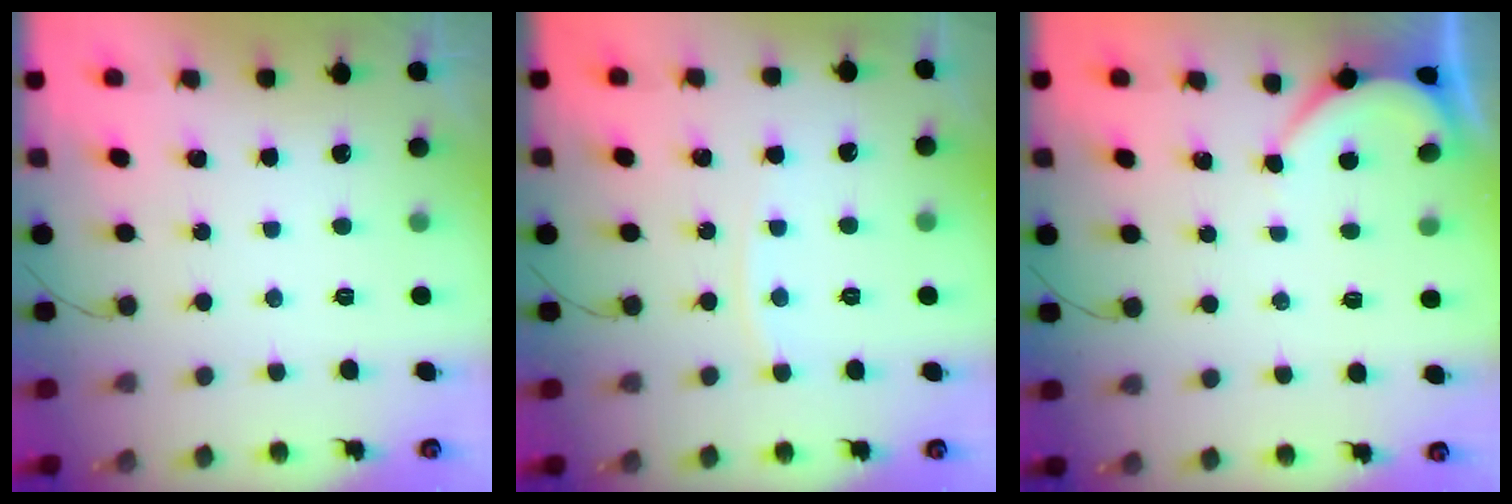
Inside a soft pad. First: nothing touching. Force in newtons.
{"total": 6.3, "press": 6.3, "slide": 0.7}
{"total": 2.1, "press": 2.1, "slide": 0.3}